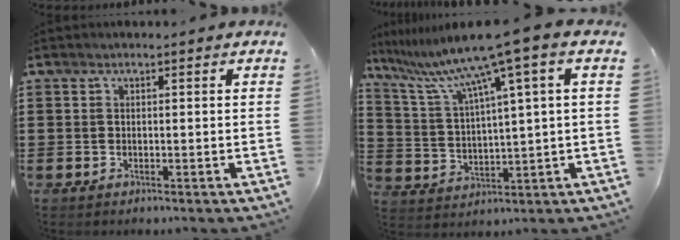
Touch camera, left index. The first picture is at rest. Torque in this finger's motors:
{"motor_torque": [1.37, -0.76, 1.05, 0.21]}